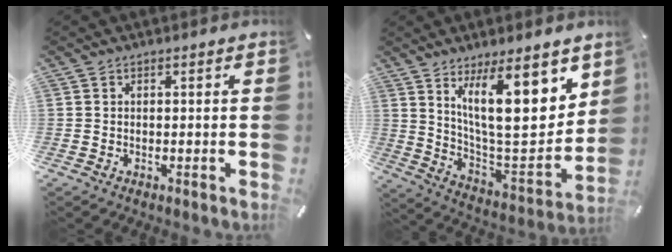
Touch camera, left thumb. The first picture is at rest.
{"total": 19.8, "force": [10.1, 6.8, 15.6], "torque": [-0.250, -0.065, 0.162]}